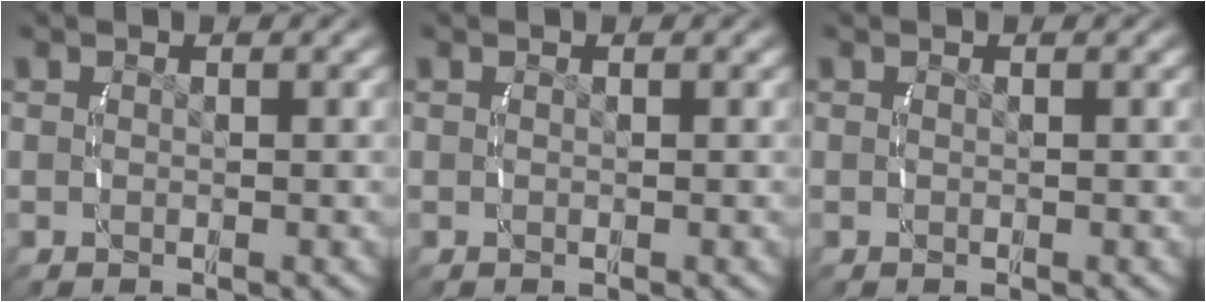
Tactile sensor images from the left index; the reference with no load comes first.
{"total": 0.0}
{"total": 0.0}